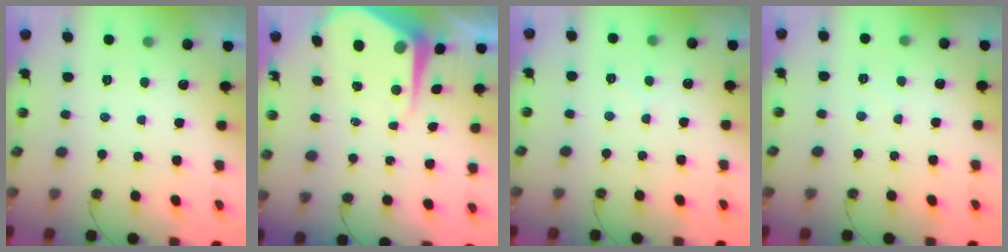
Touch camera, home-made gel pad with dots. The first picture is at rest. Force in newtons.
{"total": 8.0, "press": 7.9, "slide": 0.7}
{"total": 5.1, "press": 5.1, "slide": 0.5}
{"total": 4.3, "press": 4.3, "slide": 0.5}